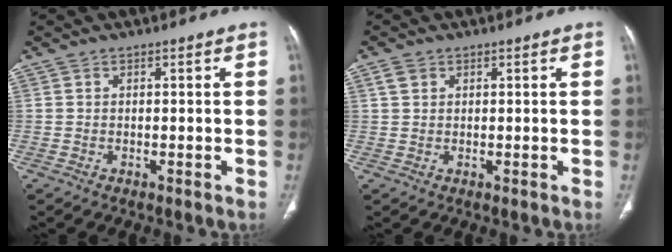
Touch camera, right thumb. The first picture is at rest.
{"total": 2.2, "force": [1.1, 1.6, 1.1], "torque": [-0.021, 0.001, 0.023]}